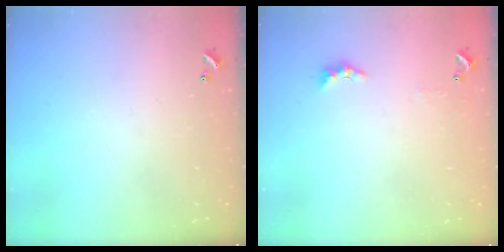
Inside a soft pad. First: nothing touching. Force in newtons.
{"total": 2.2, "press": 2.1, "slide": 0.7}